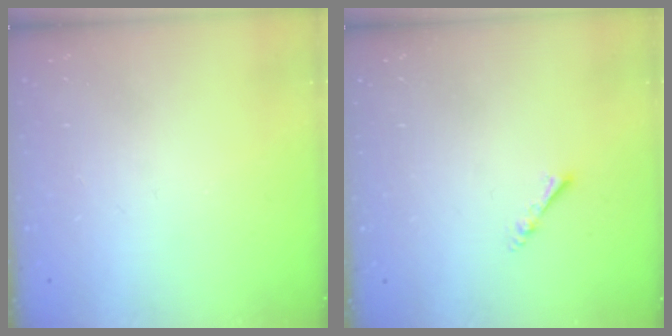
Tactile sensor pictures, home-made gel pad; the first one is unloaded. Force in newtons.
{"total": 2.2, "press": 2.1, "slide": 0.4}